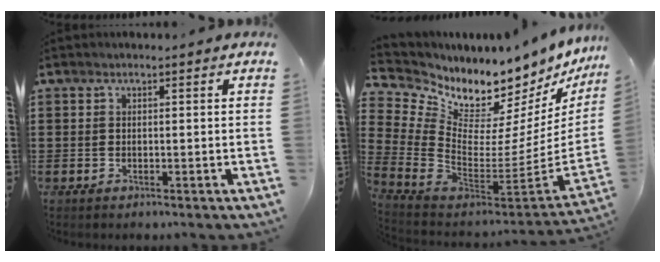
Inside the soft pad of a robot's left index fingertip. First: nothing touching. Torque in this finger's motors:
{"motor_torque": [0.92, -1.22, 0.20, 0.00]}